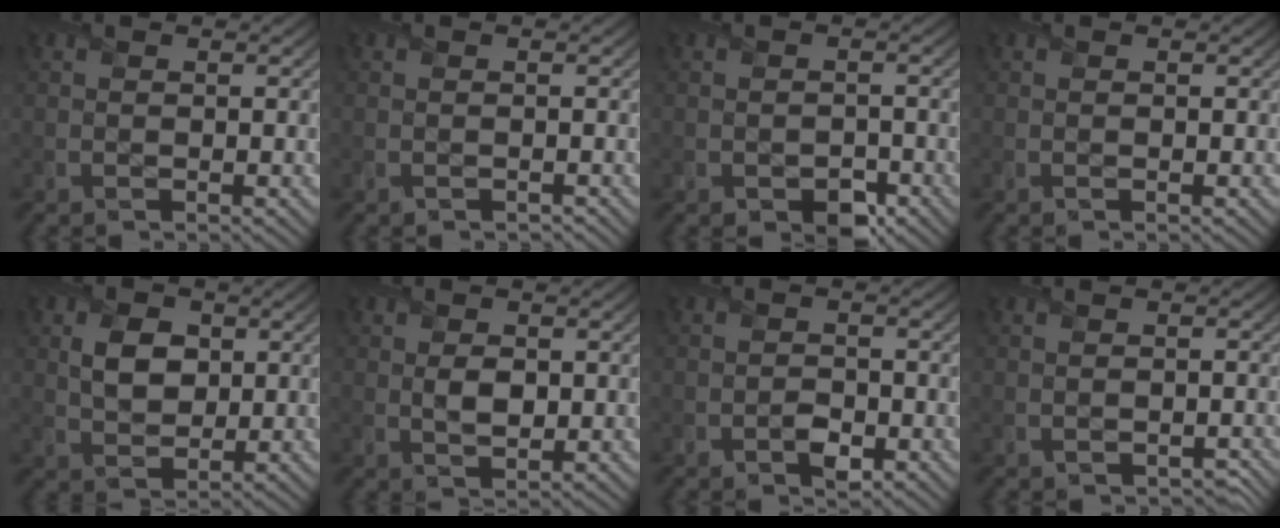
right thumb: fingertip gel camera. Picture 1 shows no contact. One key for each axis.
{"total": 0.7, "fx": -0.5, "fy": 0.4, "fz": 0.2, "tx": -0.004, "ty": -0.005, "tz": -0.010}
{"total": 2.8, "fx": -1.5, "fy": 2.0, "fz": 1.4, "tx": -0.020, "ty": -0.011, "tz": -0.025}
{"total": 0.0}
{"total": 5.0, "fx": 1.1, "fy": 3.8, "fz": 3.1, "tx": -0.065, "ty": -0.002, "tz": 0.013}
{"total": 2.5, "fx": 0.3, "fy": 1.8, "fz": 1.7, "tx": -0.037, "ty": -0.006, "tz": 0.005}
{"total": 2.3, "fx": -1.1, "fy": 1.5, "fz": 1.3, "tx": -0.021, "ty": -0.003, "tz": -0.023}
{"total": 1.4, "fx": -0.8, "fy": 1.0, "fz": 0.6, "tx": -0.008, "ty": -0.011, "tz": -0.011}